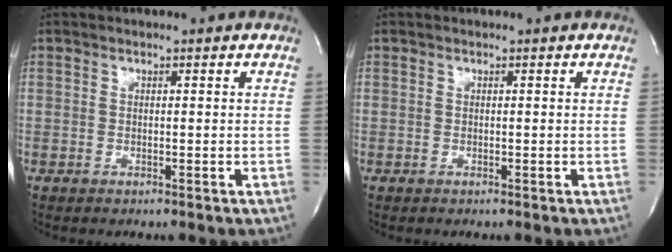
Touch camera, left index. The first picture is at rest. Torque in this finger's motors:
{"motor_torque": [-0.13, 0.15, 0.00, 0.00]}